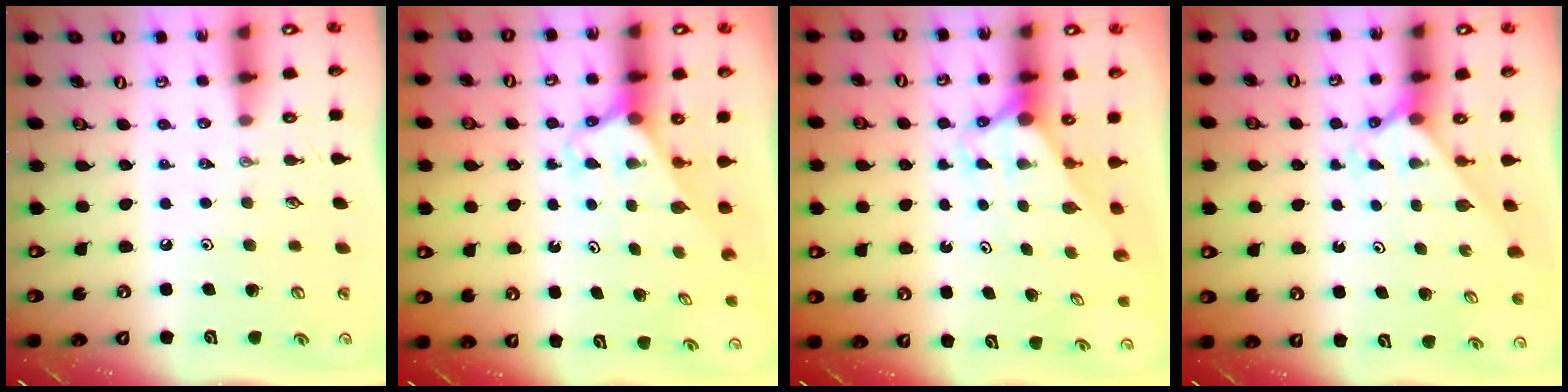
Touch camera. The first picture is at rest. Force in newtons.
{"total": 2.6, "press": 2.6, "slide": 0.2}
{"total": 2.7, "press": 2.7, "slide": 0.0}
{"total": 2.2, "press": 2.2, "slide": 0.2}